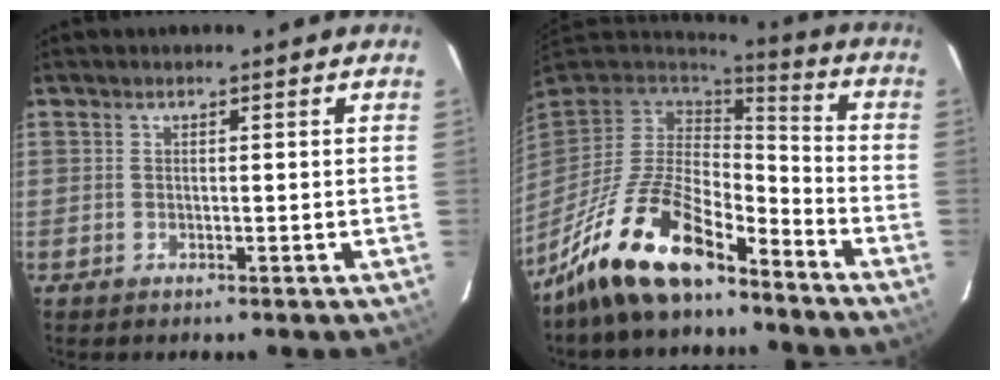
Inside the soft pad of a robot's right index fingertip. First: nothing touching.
{"total": 17.4, "force": [-12.5, 5.8, 10.6], "torque": [-0.223, -0.015, -0.232]}